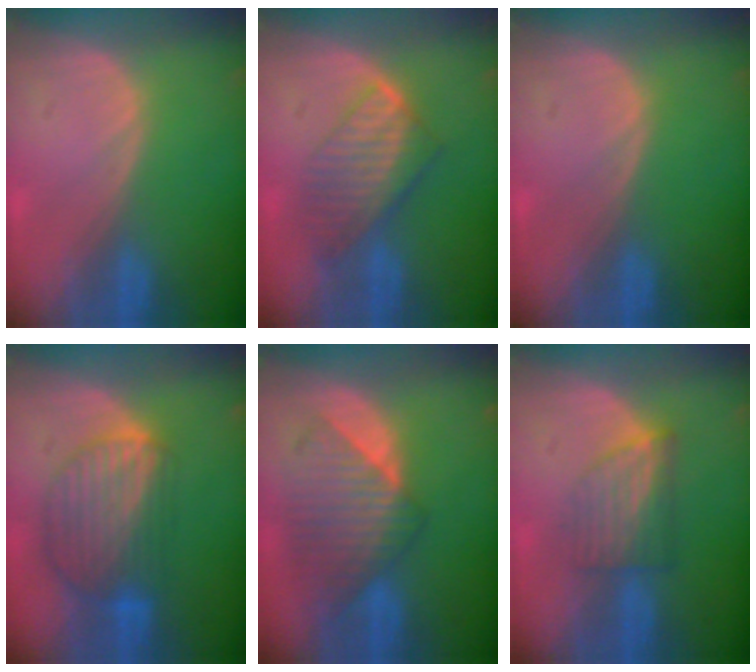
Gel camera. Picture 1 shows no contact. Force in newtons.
{"total": 7.1, "press": 6.5, "slide": 2.8}
{"total": 0.0}
{"total": 8.8, "press": 7.8, "slide": 4.2}
{"total": 8.7, "press": 8.1, "slide": 3.1}
{"total": 6.1, "press": 5.5, "slide": 2.8}